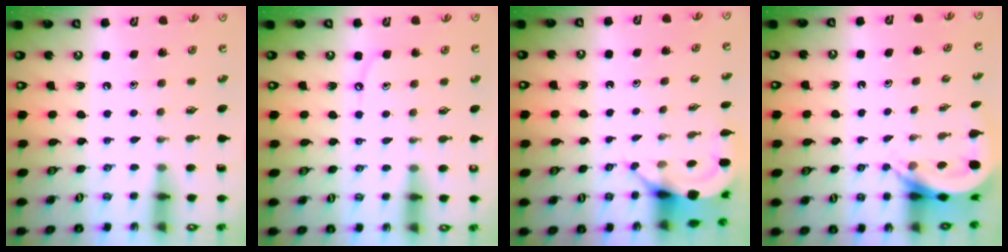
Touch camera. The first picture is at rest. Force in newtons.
{"total": 3.8, "press": 3.8, "slide": 0.2}
{"total": 6.1, "press": 6.1, "slide": 0.4}
{"total": 5.1, "press": 5.0, "slide": 0.6}